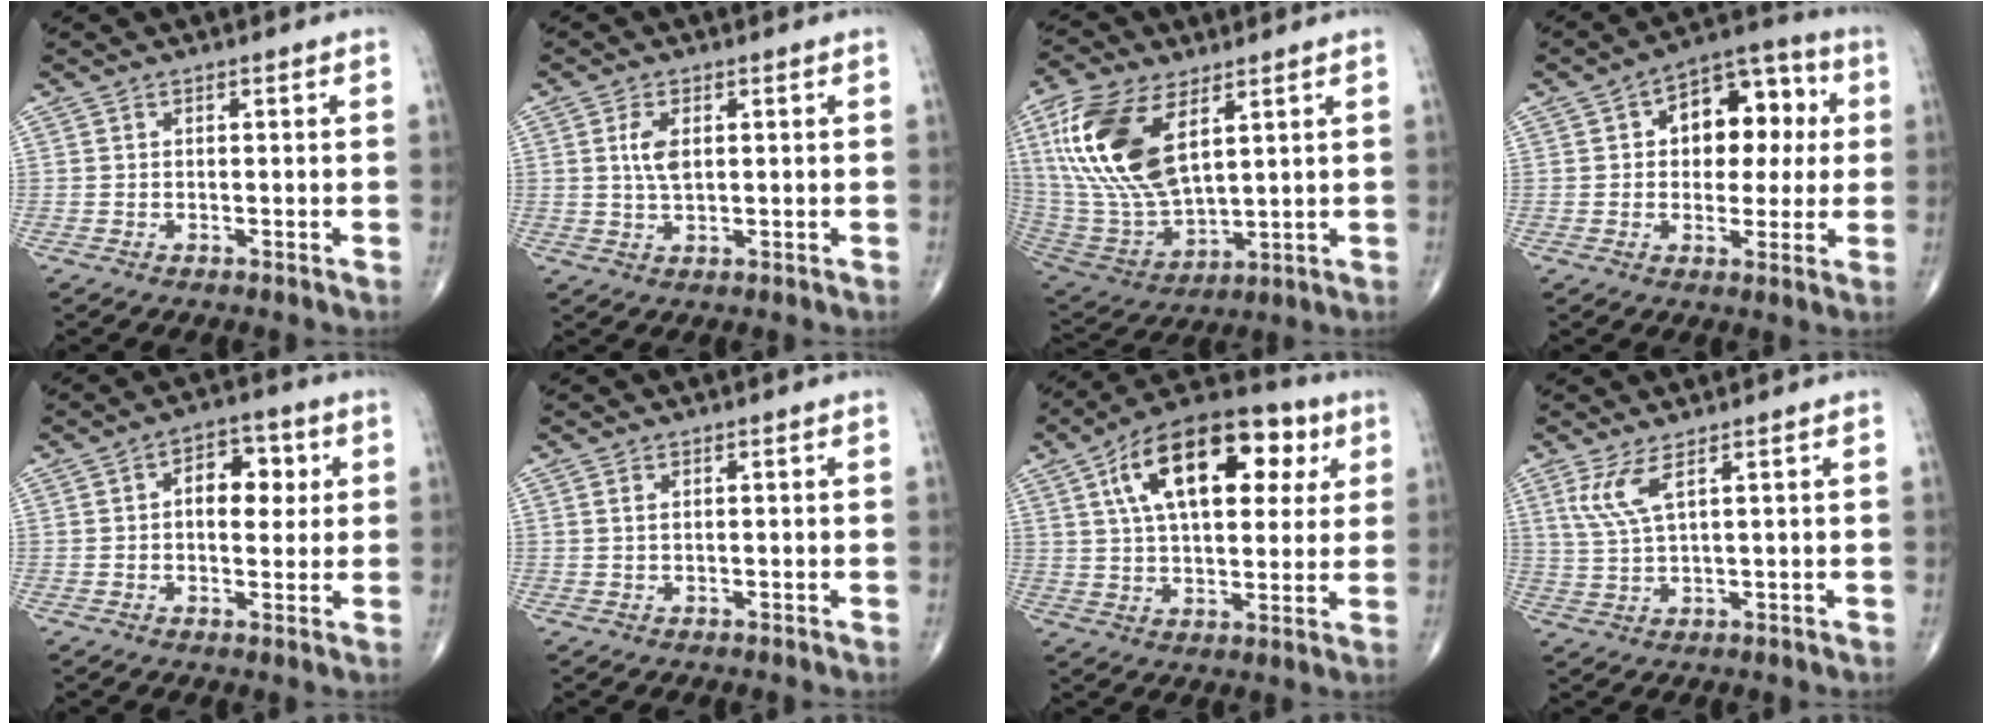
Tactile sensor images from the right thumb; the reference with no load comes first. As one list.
[{"total": 4.1, "force": [1.0, 2.0, 3.5], "torque": [-0.069, -0.004, 0.020]}, {"total": 20.6, "force": [7.7, 10.2, 16.2], "torque": [-0.332, -0.029, 0.153]}, {"total": 14.0, "force": [2.6, 8.8, 10.6], "torque": [-0.093, 0.023, 0.029]}, {"total": 8.2, "force": [1.7, 5.1, 6.3], "torque": [-0.053, 0.006, 0.020]}, {"total": 0.8, "force": [0.4, 0.3, 0.6], "torque": [-0.013, 0.006, 0.009]}, {"total": 21.7, "force": [7.5, 11.2, 17.0], "torque": [-0.241, 0.008, 0.112]}, {"total": 4.9, "force": [2.4, 0.8, 4.2], "torque": [-0.105, -0.013, 0.062]}]